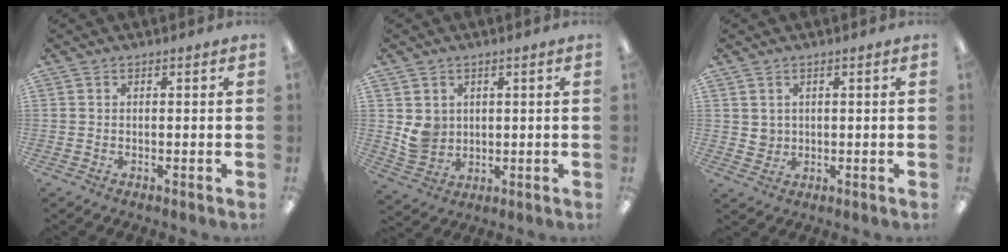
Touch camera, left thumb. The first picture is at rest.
{"total": 5.6, "force": [1.8, 5.1, 1.6], "torque": [-0.027, 0.001, 0.038]}
{"total": 2.8, "force": [1.6, 2.3, 0.2], "torque": [-0.002, -0.006, 0.029]}